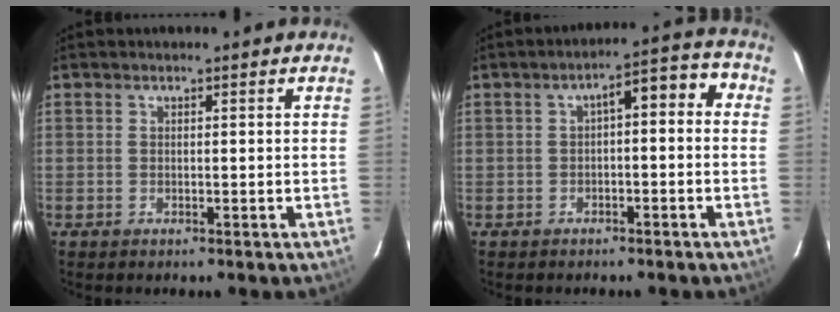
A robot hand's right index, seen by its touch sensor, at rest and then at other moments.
{"total": 5.9, "force": [-1.0, 2.4, 5.3], "torque": [-0.074, 0.039, -0.004]}